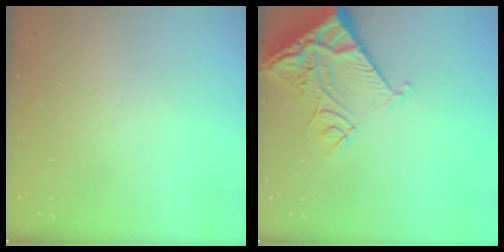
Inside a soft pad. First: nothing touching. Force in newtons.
{"total": 13.1, "press": 13.0, "slide": 1.7}